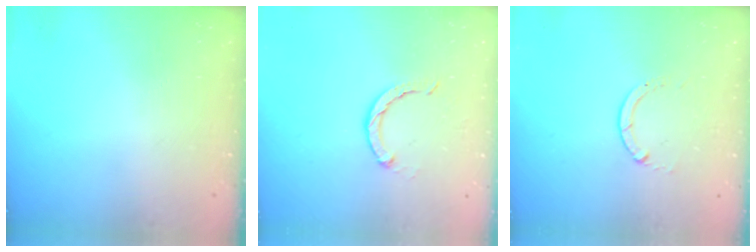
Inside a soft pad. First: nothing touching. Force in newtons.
{"total": 2.3, "press": 2.3, "slide": 0.3}
{"total": 0.0}